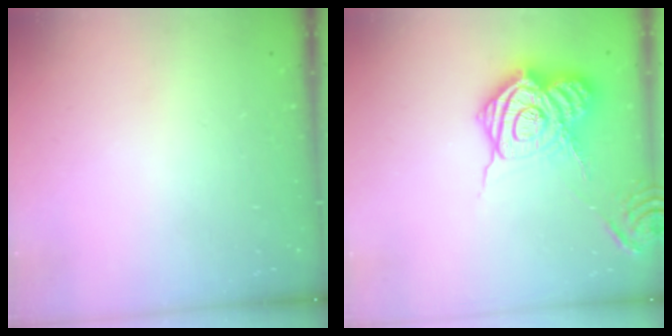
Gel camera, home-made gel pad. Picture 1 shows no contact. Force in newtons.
{"total": 18.9, "press": 18.9, "slide": 1.5}